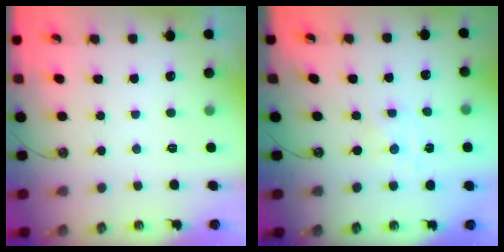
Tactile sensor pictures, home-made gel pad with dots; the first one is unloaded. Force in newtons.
{"total": 0.0}